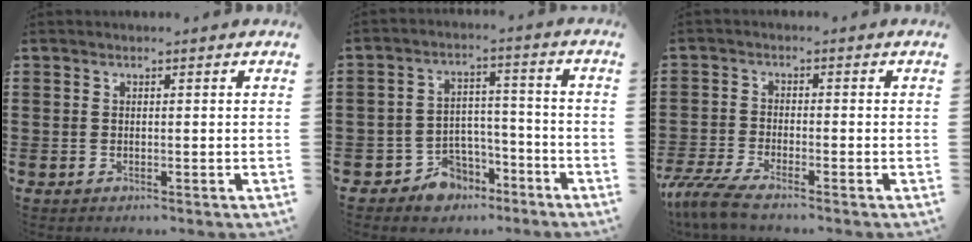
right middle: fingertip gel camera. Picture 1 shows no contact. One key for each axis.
{"total": 5.5, "fx": -4.5, "fy": 3.0, "fz": 0.7, "tx": -0.020, "ty": 0.018, "tz": -0.089}
{"total": 4.5, "fx": -3.8, "fy": 0.2, "fz": 2.4, "tx": -0.076, "ty": -0.022, "tz": -0.081}